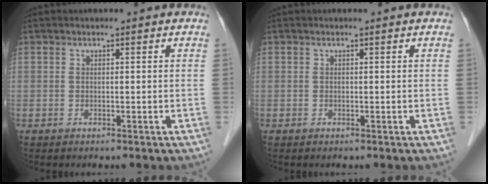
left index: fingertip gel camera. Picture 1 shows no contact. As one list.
[{"total": 0.0}]